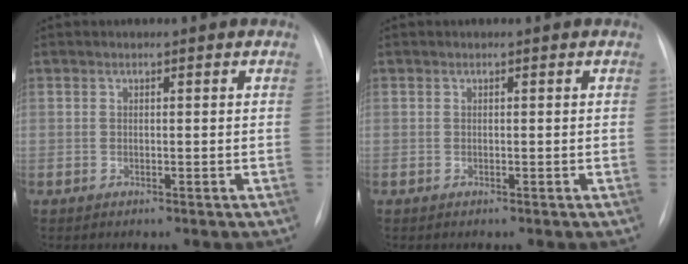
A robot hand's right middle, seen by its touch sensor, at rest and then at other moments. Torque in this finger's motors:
{"motor_torque": [0.08, -0.08, -0.01, 0.00]}